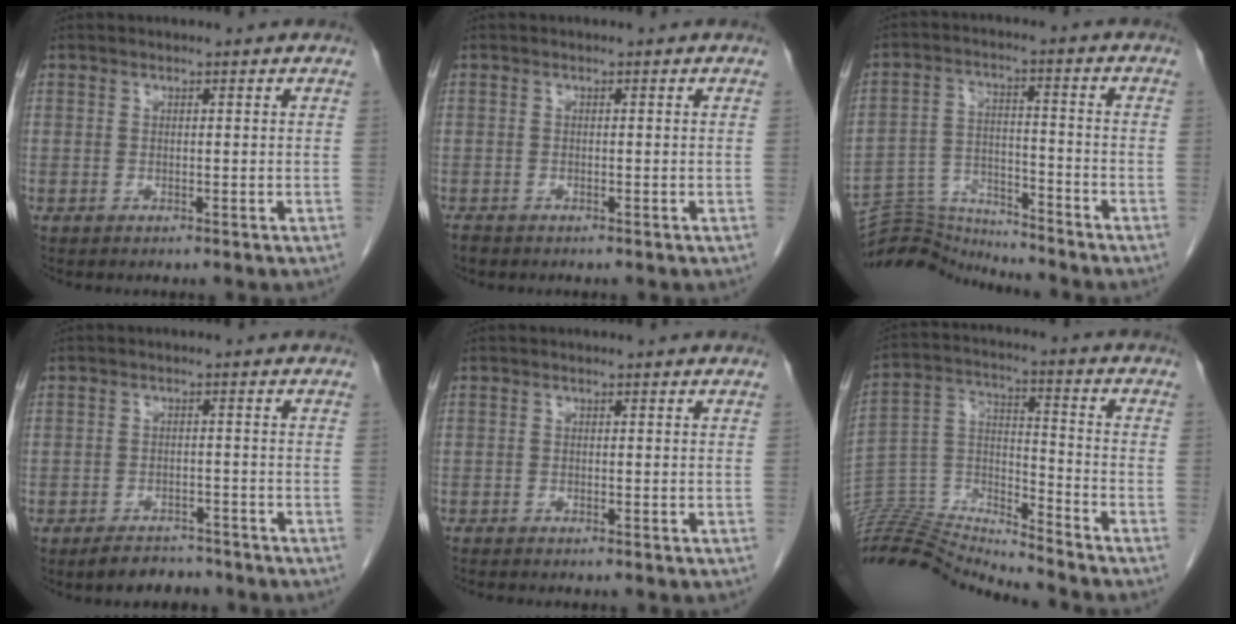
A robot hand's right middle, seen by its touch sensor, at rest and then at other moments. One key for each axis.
{"total": 1.1, "fx": -1.0, "fy": 0.2, "fz": 0.2, "tx": -0.012, "ty": -0.003, "tz": -0.020}
{"total": 10.0, "fx": -10.0, "fy": -0.1, "fz": -0.8, "tx": 0.008, "ty": 0.028, "tz": -0.177}
{"total": 4.5, "fx": -4.0, "fy": 1.8, "fz": 1.1, "tx": -0.016, "ty": 0.001, "tz": -0.059}
{"total": 1.6, "fx": -1.5, "fy": 0.1, "fz": 0.6, "tx": -0.011, "ty": -0.004, "tz": -0.021}
{"total": 16.9, "fx": -16.8, "fy": -1.3, "fz": 1.9, "tx": -0.028, "ty": 0.037, "tz": -0.297}